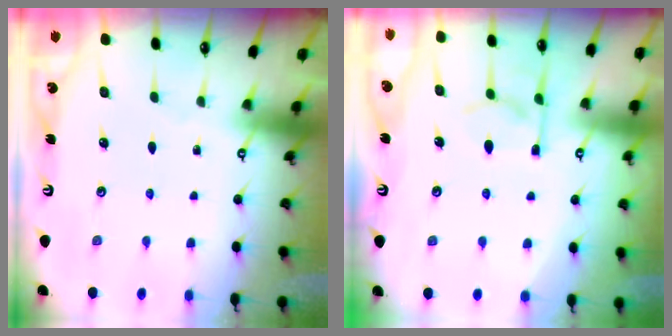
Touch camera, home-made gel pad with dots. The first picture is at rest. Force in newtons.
{"total": 6.2, "press": 6.0, "slide": 1.6}